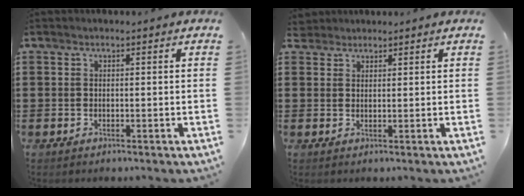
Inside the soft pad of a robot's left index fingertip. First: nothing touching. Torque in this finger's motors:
{"motor_torque": [0.28, -0.28, -0.02, -0.02]}